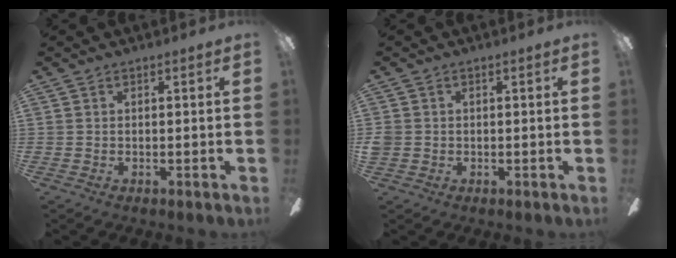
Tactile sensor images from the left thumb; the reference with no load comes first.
{"total": 1.8, "force": [-0.1, 1.7, 0.6], "torque": [-0.011, 0.004, -0.003]}